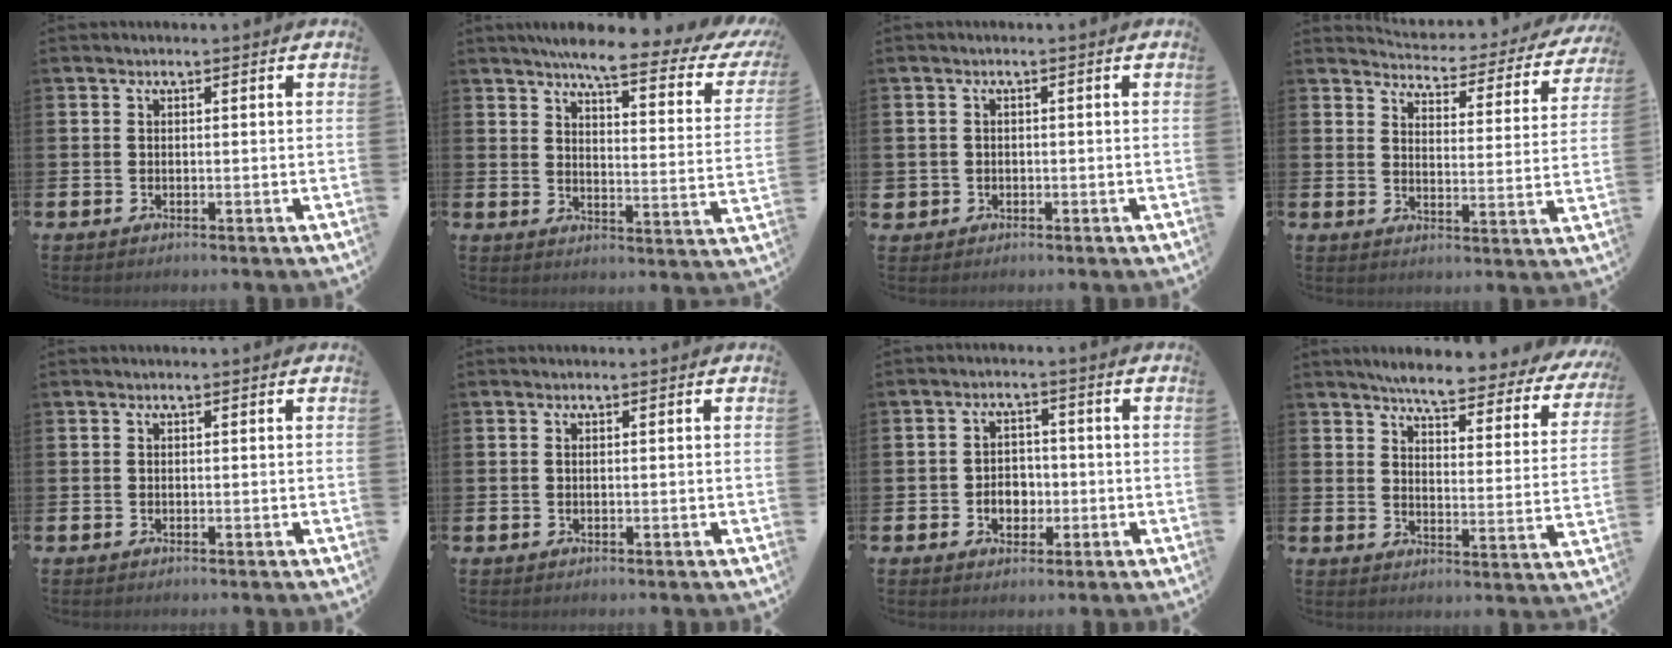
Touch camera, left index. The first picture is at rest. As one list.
[{"total": 6.7, "force": [5.7, 1.0, 3.4], "torque": [-0.064, -0.045, 0.087]}, {"total": 1.3, "force": [-0.2, 1.2, 0.2], "torque": [-0.004, 0.005, -0.008]}, {"total": 4.0, "force": [3.8, 0.8, 0.7], "torque": [-0.028, -0.038, 0.059]}, {"total": 0.0}, {"total": 0.0}, {"total": 3.3, "force": [-0.8, 2.6, 1.8], "torque": [-0.020, -0.005, -0.024]}, {"total": 5.3, "force": [4.8, 0.8, 2.0], "torque": [-0.046, -0.042, 0.075]}]